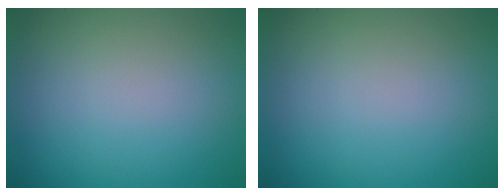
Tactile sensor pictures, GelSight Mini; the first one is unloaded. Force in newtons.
{"total": 0.0}